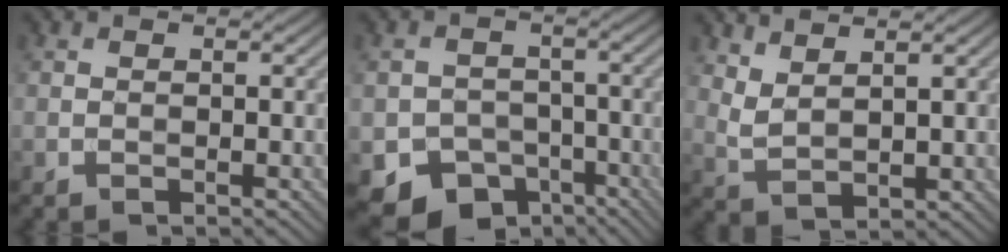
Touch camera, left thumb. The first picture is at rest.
{"total": 8.8, "force": [-5.3, 6.4, 2.8], "torque": [-0.040, -0.018, -0.091]}
{"total": 4.1, "force": [3.3, 1.1, 2.2], "torque": [-0.050, -0.006, 0.070]}